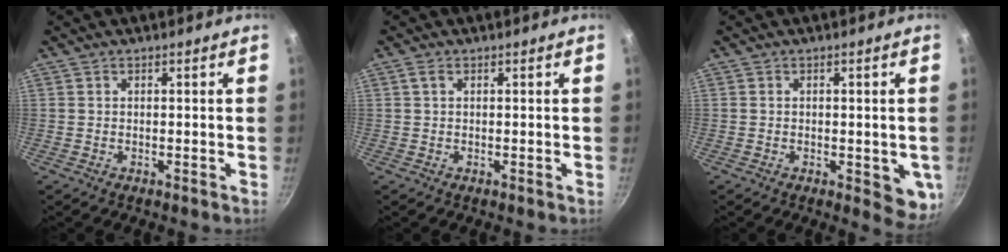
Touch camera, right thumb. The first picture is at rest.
{"total": 1.0, "force": [0.4, 0.5, 0.8], "torque": [-0.019, 0.005, 0.009]}
{"total": 6.5, "force": [-1.3, 3.2, 5.6], "torque": [-0.046, -0.006, -0.012]}